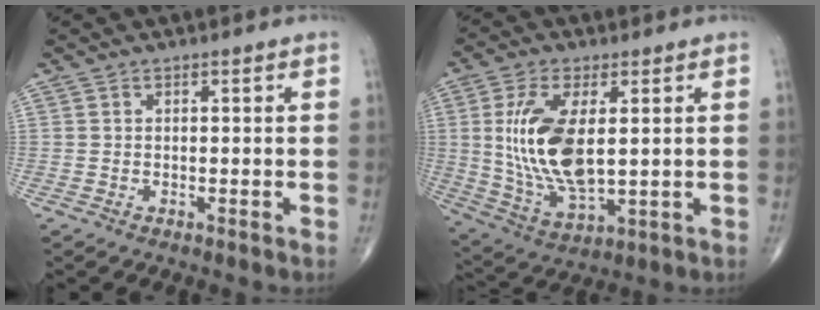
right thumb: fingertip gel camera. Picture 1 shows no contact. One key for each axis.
{"total": 15.3, "fx": 2.1, "fy": 7.0, "fz": 13.4, "tx": -0.272, "ty": -0.019, "tz": 0.052}